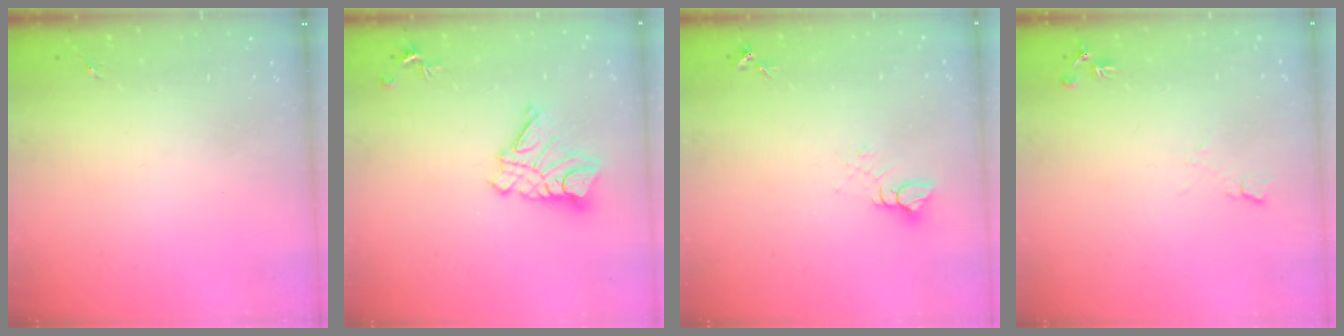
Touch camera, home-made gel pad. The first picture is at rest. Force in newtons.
{"total": 11.1, "press": 11.0, "slide": 1.1}
{"total": 5.0, "press": 5.0, "slide": 0.4}
{"total": 6.1, "press": 6.0, "slide": 1.0}